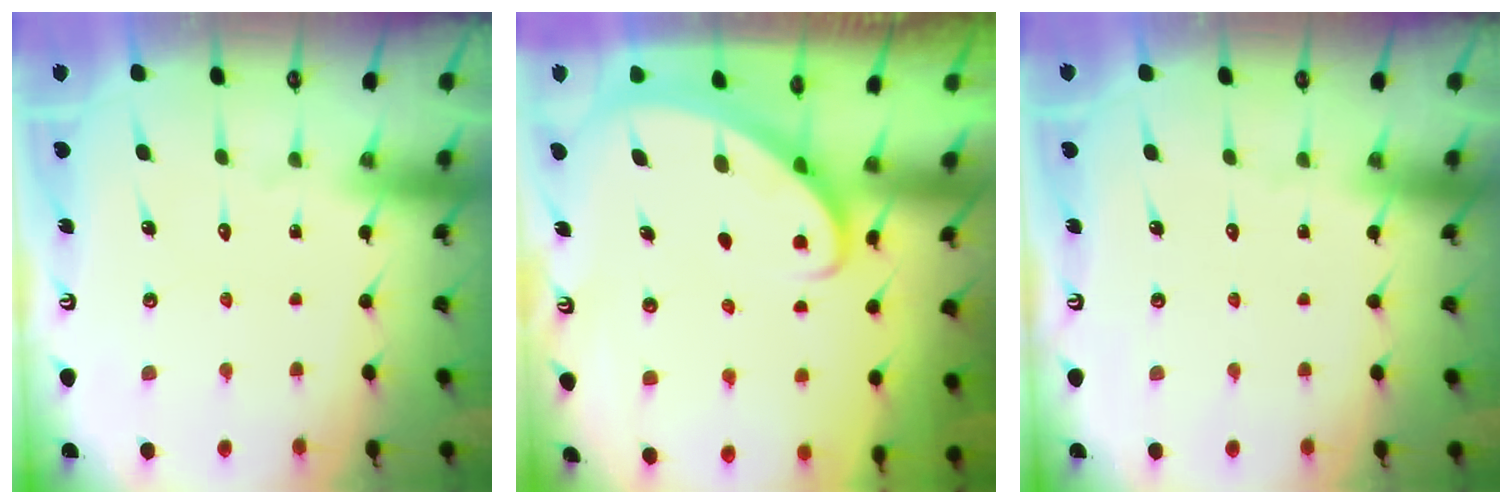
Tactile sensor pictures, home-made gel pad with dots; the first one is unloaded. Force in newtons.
{"total": 2.6, "press": 2.5, "slide": 0.3}
{"total": 0.0}